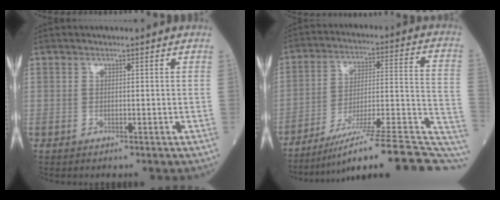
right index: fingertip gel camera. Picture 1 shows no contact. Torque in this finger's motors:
{"motor_torque": [-0.32, -1.09, 0.26, 0.12]}